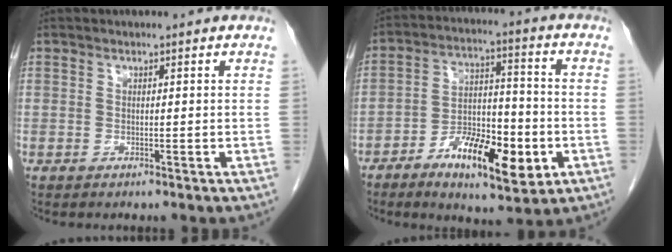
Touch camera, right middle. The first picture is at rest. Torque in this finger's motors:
{"motor_torque": [0.95, -1.19, 0.24, 0.07]}